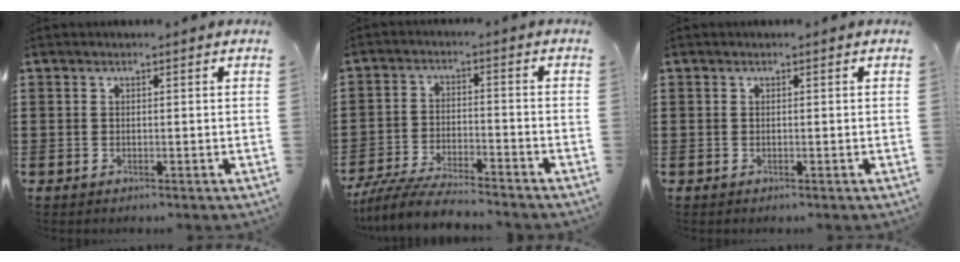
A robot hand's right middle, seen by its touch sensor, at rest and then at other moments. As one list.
[{"total": 6.8, "force": [-6.4, 0.6, 2.3], "torque": [-0.051, -0.001, -0.123]}, {"total": 0.0}]